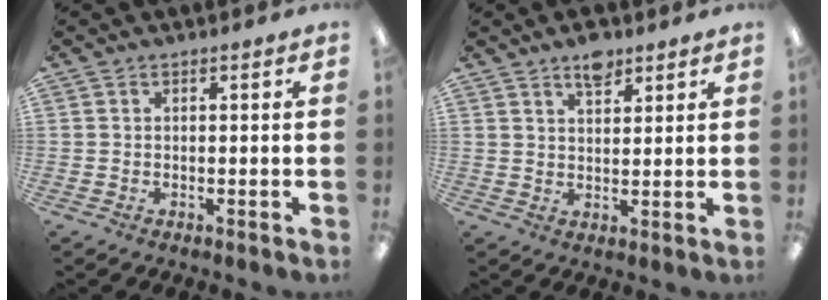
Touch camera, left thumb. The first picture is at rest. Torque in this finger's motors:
{"motor_torque": [-0.20, 0.22, -0.01, 0.03, 0.03]}